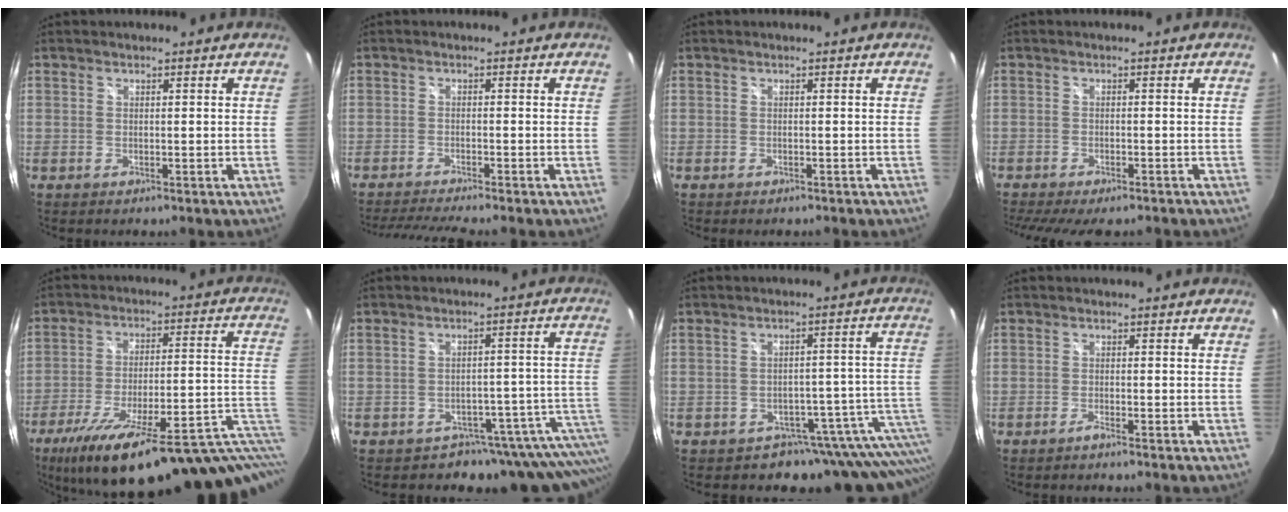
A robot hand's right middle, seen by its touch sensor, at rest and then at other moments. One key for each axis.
{"total": 6.7, "fx": -6.0, "fy": -1.0, "fz": 2.8, "tx": -0.069, "ty": -0.020, "tz": -0.100}
{"total": 1.2, "fx": -1.1, "fy": 0.4, "fz": 0.4, "tx": -0.012, "ty": -0.006, "tz": -0.016}
{"total": 9.4, "fx": -7.9, "fy": 1.9, "fz": 4.7, "tx": -0.105, "ty": -0.030, "tz": -0.124}
{"total": 27.8, "fx": -16.8, "fy": 6.6, "fz": 21.2, "tx": -0.293, "ty": -0.040, "tz": -0.225}
{"total": 12.9, "fx": -8.6, "fy": 7.5, "fz": 6.0, "tx": -0.050, "ty": 0.008, "tz": -0.112}
{"total": 12.7, "fx": -6.7, "fy": 8.6, "fz": 6.5, "tx": -0.057, "ty": 0.018, "tz": -0.085}
{"total": 1.1, "fx": -1.0, "fy": -0.2, "fz": 0.5, "tx": -0.010, "ty": 0.000, "tz": -0.019}